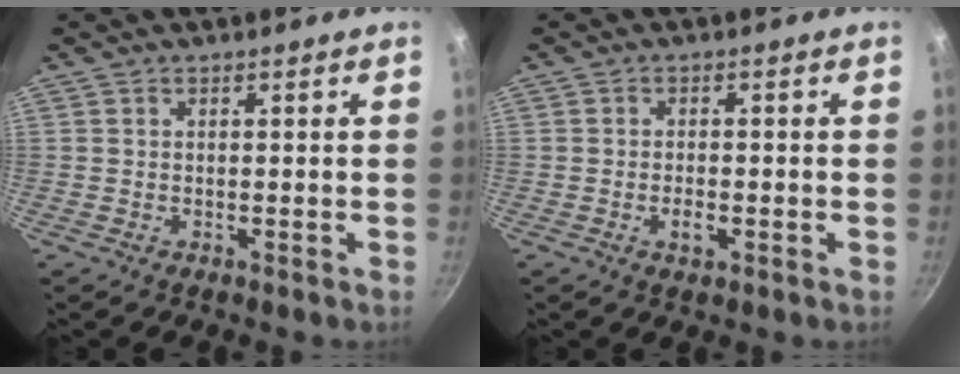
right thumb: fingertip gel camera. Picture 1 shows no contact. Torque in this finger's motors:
{"motor_torque": [-0.52, -0.11, -0.21, -0.10, -0.01]}